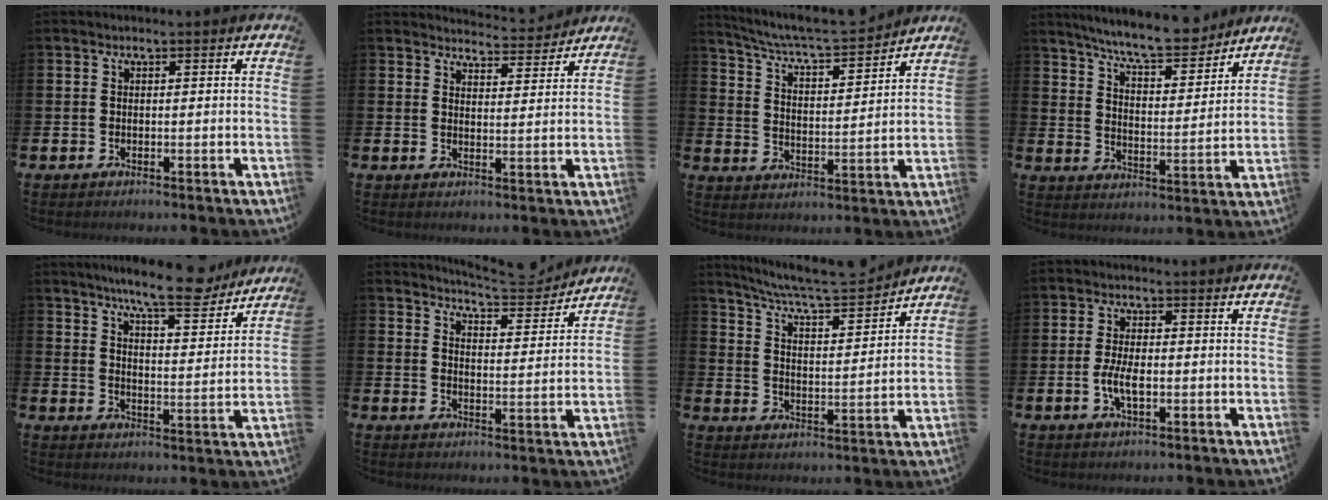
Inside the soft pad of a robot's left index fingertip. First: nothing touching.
{"total": 4.3, "force": [4.3, 0.4, 0.2], "torque": [-0.005, -0.034, 0.074]}
{"total": 6.8, "force": [6.6, 0.4, 1.9], "torque": [-0.068, -0.051, 0.111]}
{"total": 9.1, "force": [8.5, 1.0, 3.1], "torque": [-0.079, -0.053, 0.150]}
{"total": 9.7, "force": [8.7, 0.9, 4.1], "torque": [-0.084, -0.047, 0.152]}
{"total": 5.8, "force": [5.8, 0.4, 0.8], "torque": [-0.022, -0.040, 0.100]}
{"total": 7.8, "force": [7.4, 0.6, 2.5], "torque": [-0.080, -0.052, 0.128]}
{"total": 3.9, "force": [-0.7, 1.6, 3.5], "torque": [-0.066, 0.000, -0.016]}